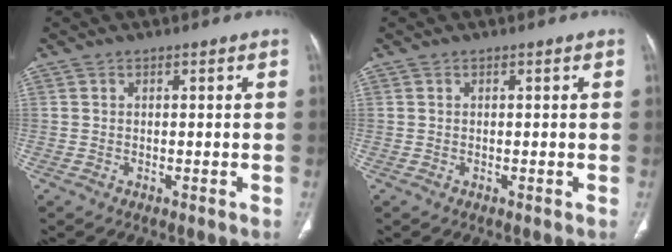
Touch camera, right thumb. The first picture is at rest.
{"total": 0.0}